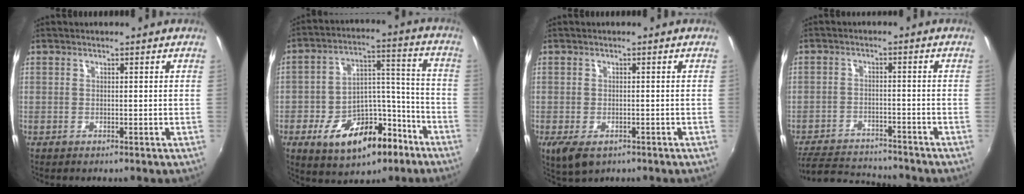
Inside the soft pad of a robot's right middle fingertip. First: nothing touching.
{"total": 16.2, "force": [-9.1, 9.2, 9.7], "torque": [-0.179, 0.034, -0.125]}
{"total": 5.6, "force": [-3.0, 3.0, 3.7], "torque": [-0.076, -0.024, -0.047]}
{"total": 11.2, "force": [-10.4, 2.9, 3.1], "torque": [-0.087, 0.005, -0.163]}